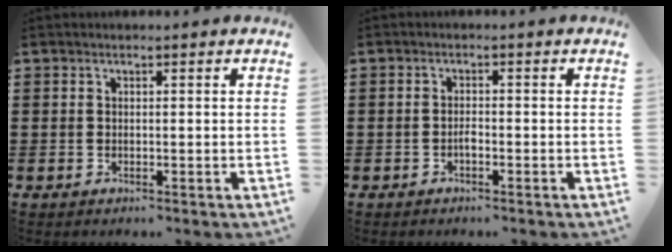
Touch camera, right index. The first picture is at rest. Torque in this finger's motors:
{"motor_torque": [2.14, 0.00, 0.32, 0.02]}